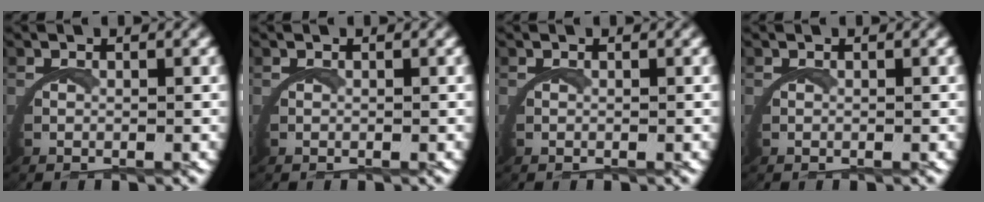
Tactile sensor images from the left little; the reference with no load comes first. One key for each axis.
{"total": 0.0}
{"total": 0.0}
{"total": 0.0}